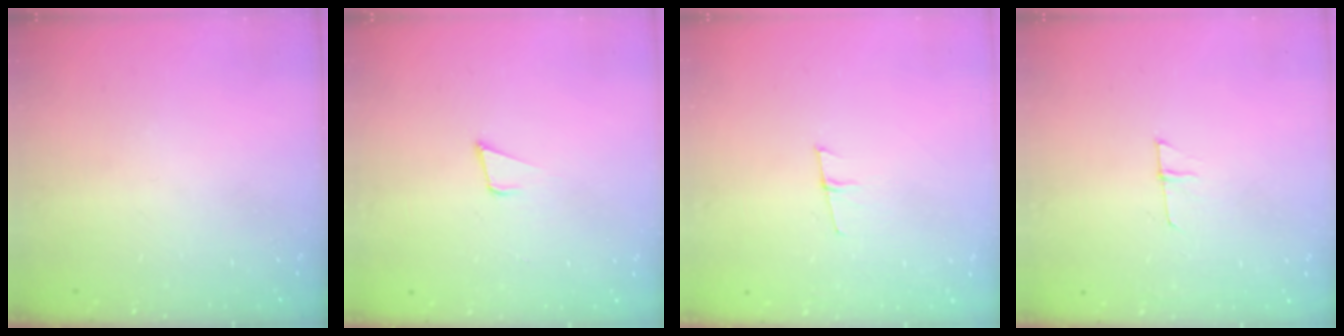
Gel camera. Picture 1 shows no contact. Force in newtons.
{"total": 4.8, "press": 3.9, "slide": 2.7}
{"total": 4.4, "press": 4.3, "slide": 1.0}
{"total": 4.5, "press": 4.5, "slide": 0.4}